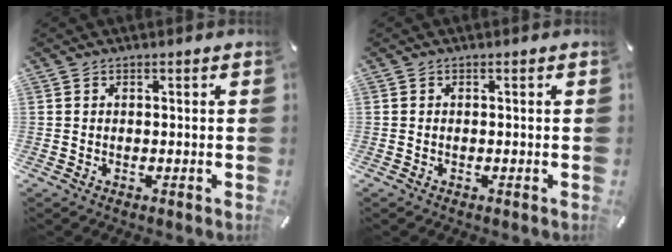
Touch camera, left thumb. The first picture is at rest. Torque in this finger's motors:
{"motor_torque": [-0.03, -0.19, 0.00, -0.04, -0.01]}